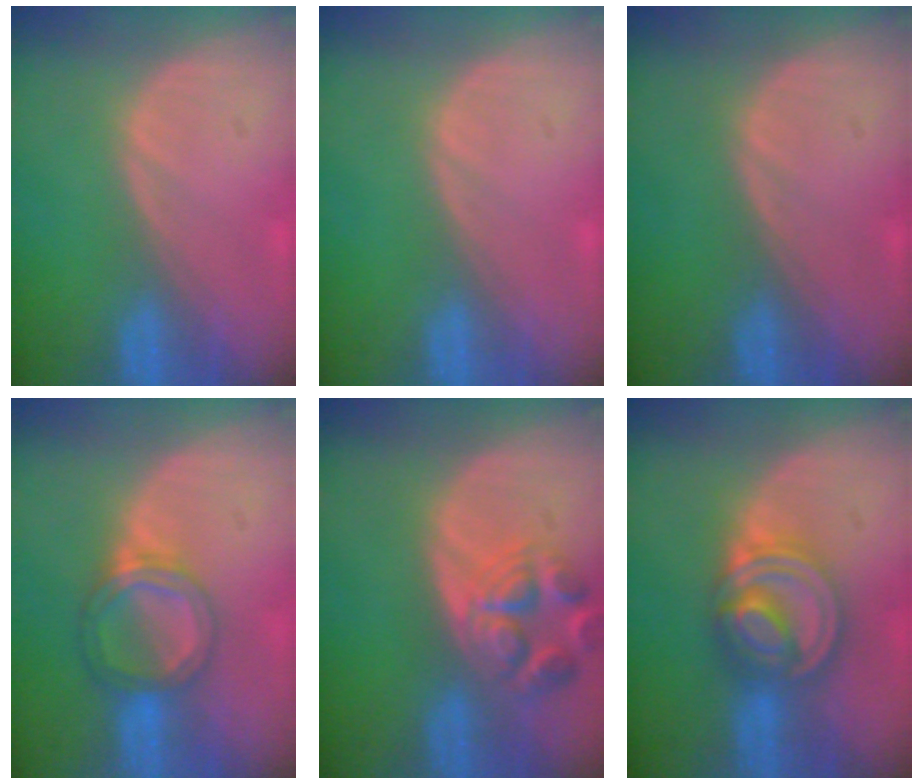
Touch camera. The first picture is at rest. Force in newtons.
{"total": 0.0}
{"total": 0.0}
{"total": 5.4, "press": 5.2, "slide": 1.7}
{"total": 6.9, "press": 6.3, "slide": 2.8}
{"total": 8.3, "press": 7.0, "slide": 4.5}